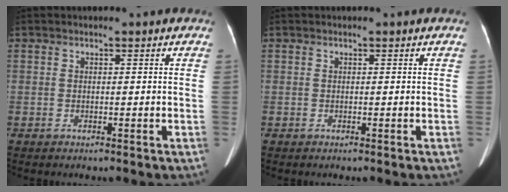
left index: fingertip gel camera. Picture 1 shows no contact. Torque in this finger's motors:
{"motor_torque": [0.14, -0.10, 0.00, 0.00]}